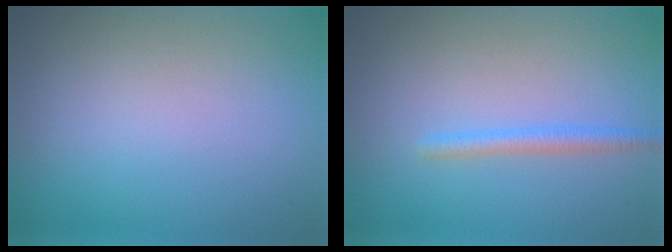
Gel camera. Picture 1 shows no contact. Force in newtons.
{"total": 1.7, "press": 1.7, "slide": 0.1}